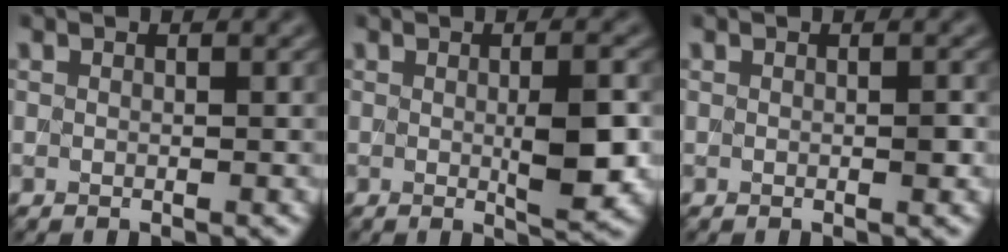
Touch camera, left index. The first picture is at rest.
{"total": 3.9, "force": [-0.1, 0.7, 3.8], "torque": [-0.056, -0.003, 0.001]}
{"total": 0.6, "force": [-0.1, 0.1, 0.6], "torque": [-0.007, -0.003, -0.001]}